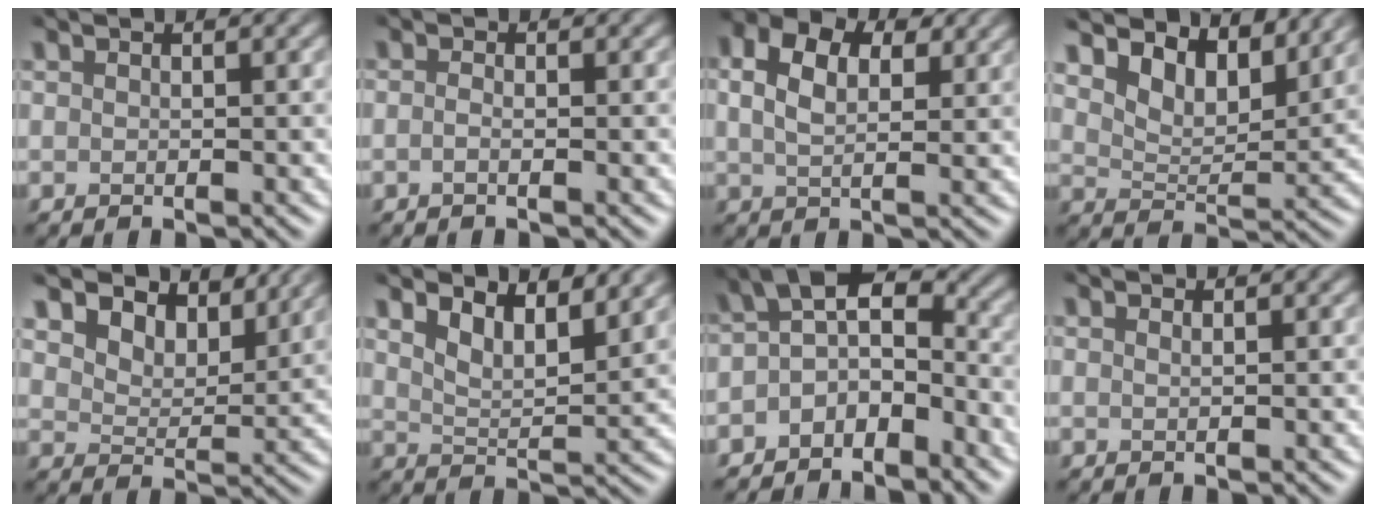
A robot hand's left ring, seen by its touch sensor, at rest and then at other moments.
{"total": 0.8, "force": [-0.3, 0.2, 0.7], "torque": [-0.015, -0.004, -0.008]}
{"total": 7.3, "force": [3.3, 4.5, 4.8], "torque": [-0.104, 0.015, 0.042]}
{"total": 5.9, "force": [4.7, 2.3, 2.6], "torque": [-0.056, -0.004, 0.067]}
{"total": 6.4, "force": [5.0, 2.9, 2.7], "torque": [-0.052, -0.011, 0.079]}
{"total": 5.2, "force": [3.3, 1.8, 3.7], "torque": [-0.062, 0.002, 0.051]}
{"total": 4.4, "force": [-2.0, 2.1, 3.3], "torque": [-0.042, 0.008, -0.050]}
{"total": 0.7, "force": [0.3, 0.3, 0.5], "torque": [-0.002, -0.004, 0.000]}